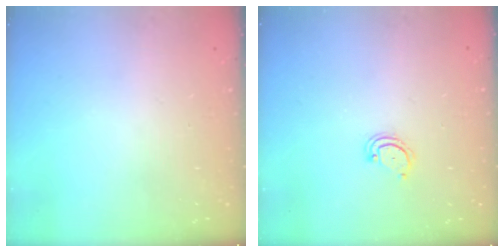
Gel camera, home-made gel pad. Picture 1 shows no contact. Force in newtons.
{"total": 2.5, "press": 2.5, "slide": 0.2}